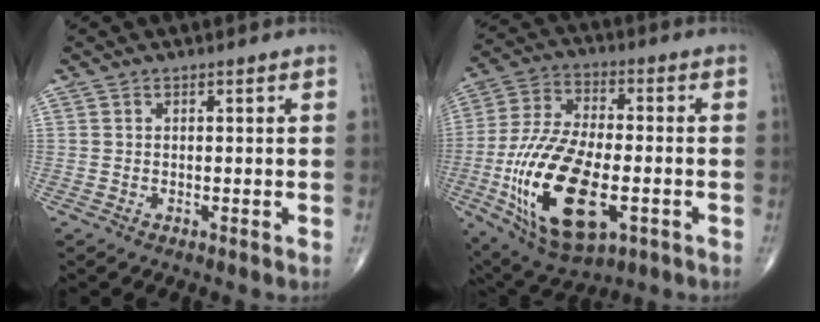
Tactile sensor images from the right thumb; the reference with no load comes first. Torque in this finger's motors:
{"motor_torque": [1.38, 1.78, 2.17, -0.02, 0.27]}